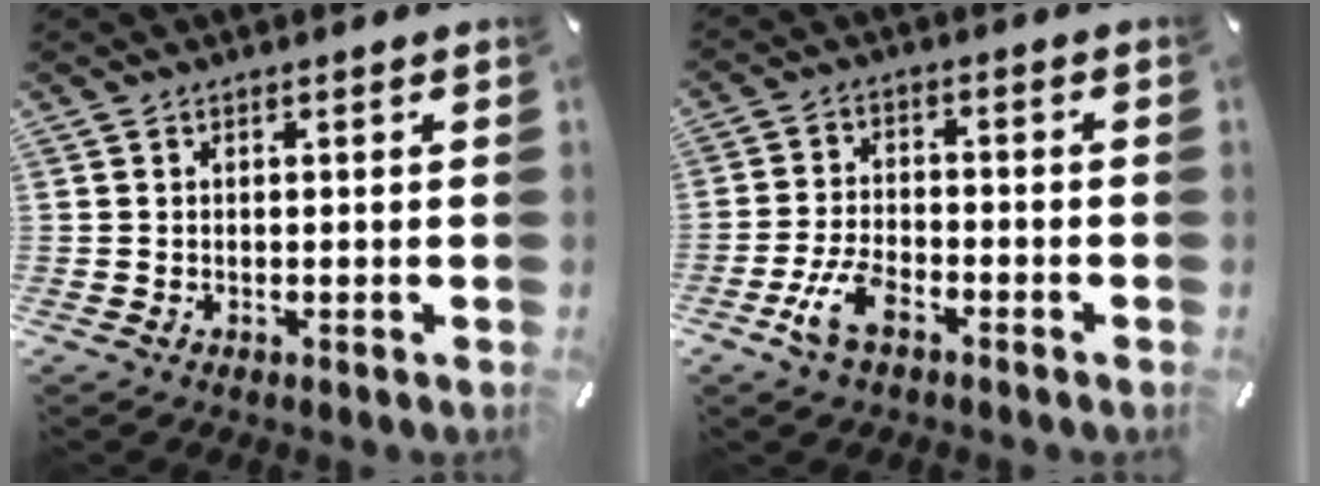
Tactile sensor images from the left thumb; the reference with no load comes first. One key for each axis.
{"total": 7.5, "fx": -4.0, "fy": 3.8, "fz": 5.1, "tx": -0.117, "ty": 0.011, "tz": -0.078}